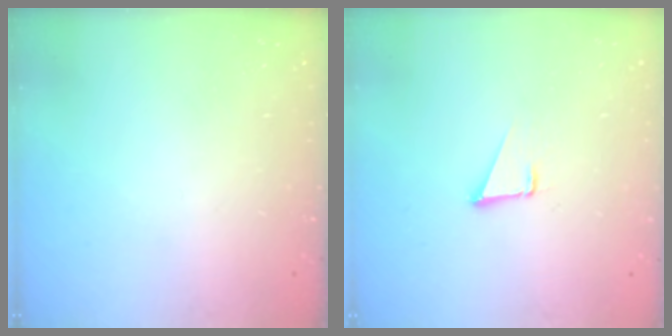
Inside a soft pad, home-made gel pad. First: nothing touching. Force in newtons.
{"total": 1.7, "press": 1.7, "slide": 0.1}